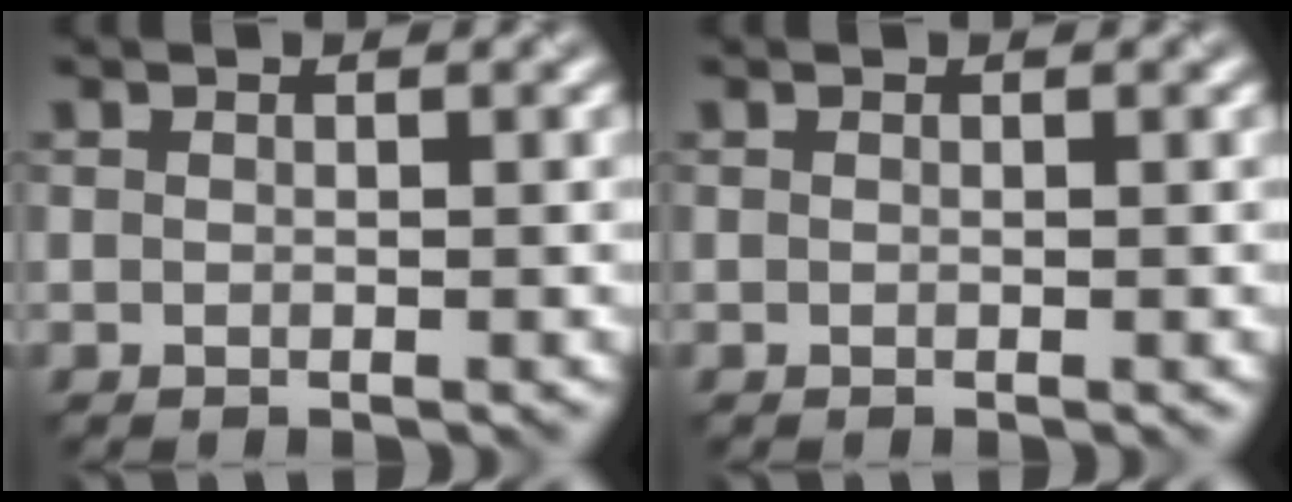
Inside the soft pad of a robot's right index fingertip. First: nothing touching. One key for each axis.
{"total": 0.0}